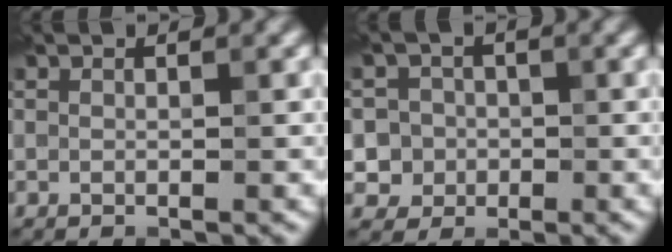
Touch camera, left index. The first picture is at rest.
{"total": 4.4, "force": [-0.7, 4.3, 0.7], "torque": [0.013, 0.016, -0.026]}